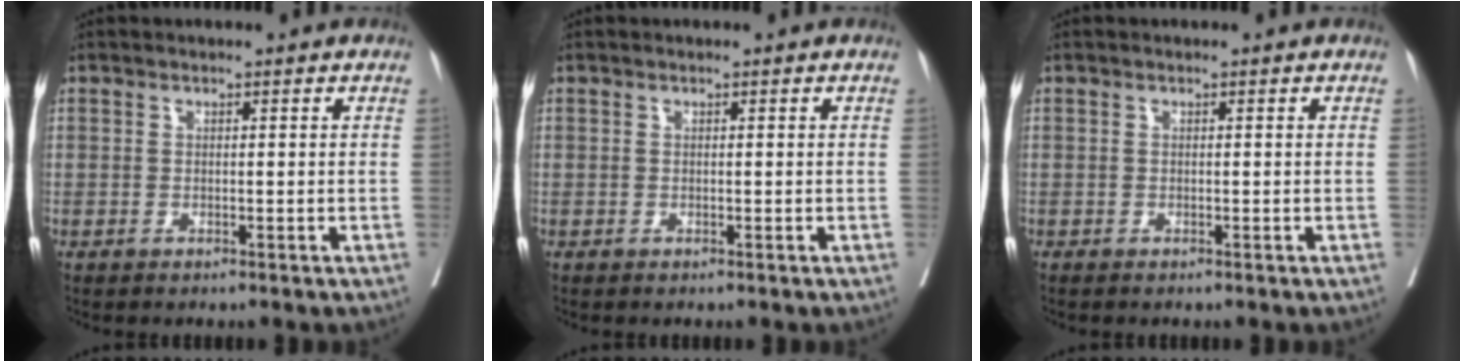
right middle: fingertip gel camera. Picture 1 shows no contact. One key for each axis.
{"total": 0.0}
{"total": 0.0}